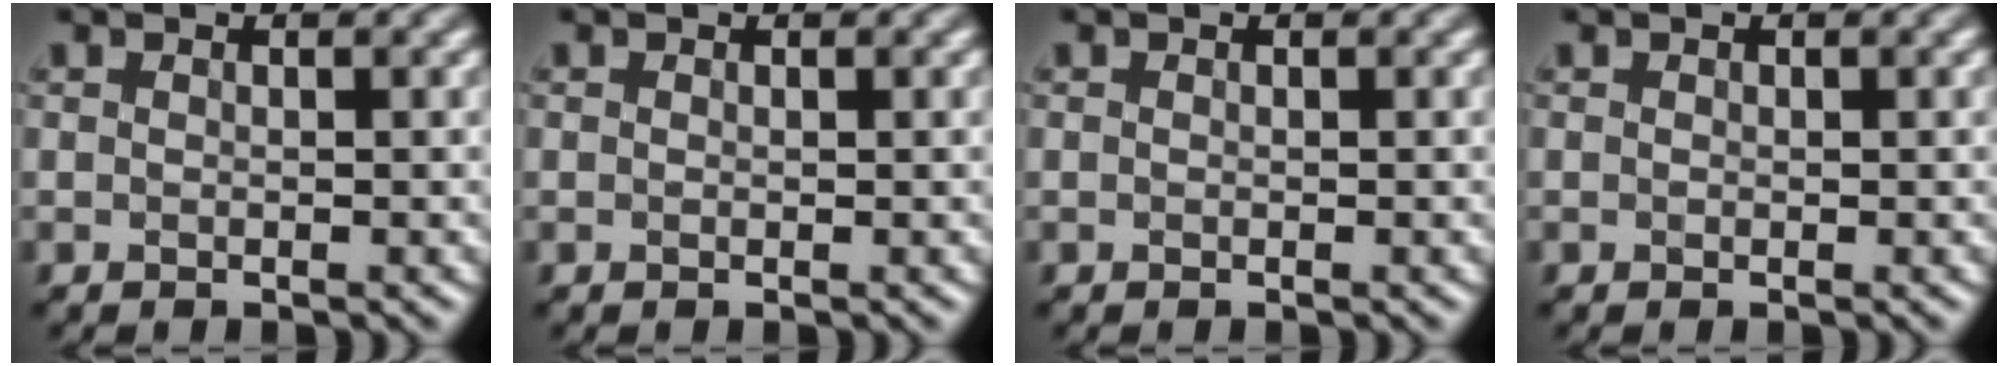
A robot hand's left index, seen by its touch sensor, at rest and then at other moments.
{"total": 0.6, "force": [-0.3, -0.4, -0.4], "torque": [-0.007, -0.002, 0.008]}
{"total": 0.7, "force": [-0.4, -0.3, -0.4], "torque": [-0.006, -0.003, 0.006]}
{"total": 0.7, "force": [-0.4, -0.4, -0.4], "torque": [-0.007, -0.003, 0.009]}